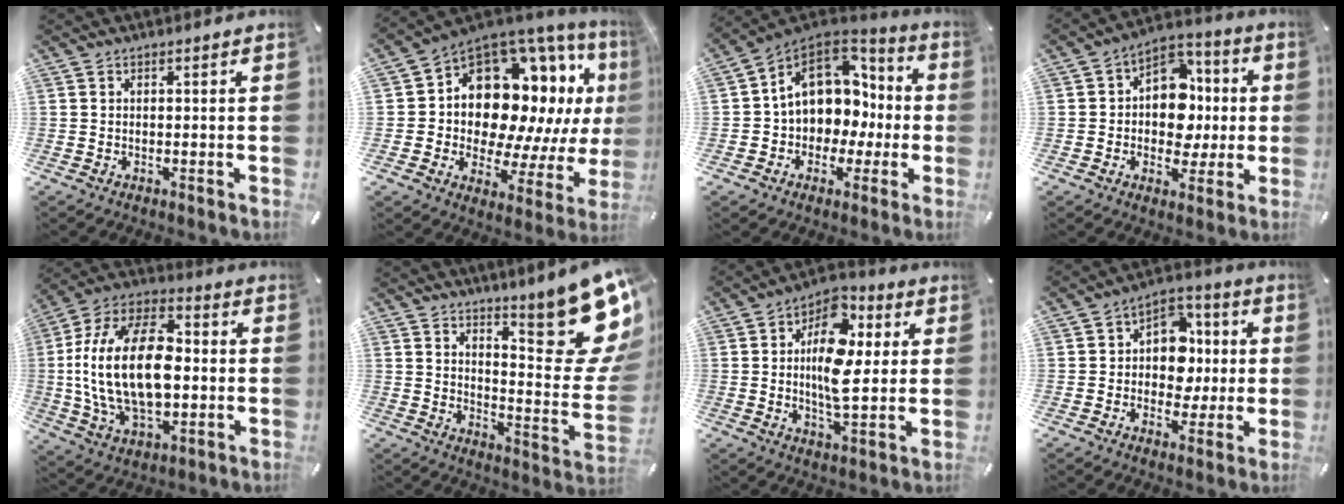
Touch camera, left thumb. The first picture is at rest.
{"total": 17.5, "force": [5.5, 12.4, 11.0], "torque": [-0.181, -0.068, 0.096]}
{"total": 12.2, "force": [2.9, 10.6, 5.3], "torque": [-0.106, -0.019, 0.063]}
{"total": 12.3, "force": [-0.6, 10.3, 6.6], "torque": [-0.096, 0.007, -0.006]}
{"total": 23.6, "force": [-0.4, 14.7, 18.5], "torque": [-0.396, 0.002, -0.008]}
{"total": 20.8, "force": [12.5, 6.5, 15.4], "torque": [-0.183, -0.110, 0.208]}
{"total": 14.3, "force": [2.8, 7.9, 11.6], "torque": [-0.190, -0.014, 0.043]}
{"total": 10.8, "force": [-0.3, 9.3, 5.4], "torque": [-0.072, 0.009, -0.002]}